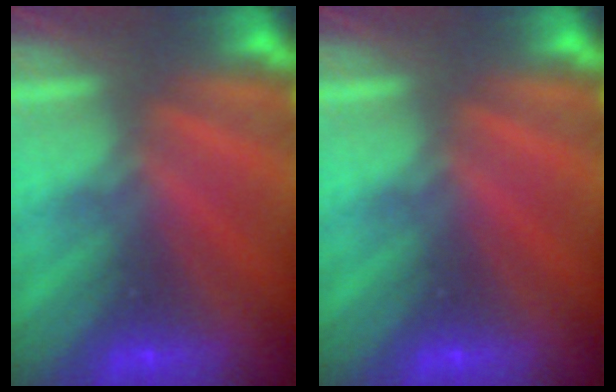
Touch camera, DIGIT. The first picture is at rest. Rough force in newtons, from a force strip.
{"total": 0.0}